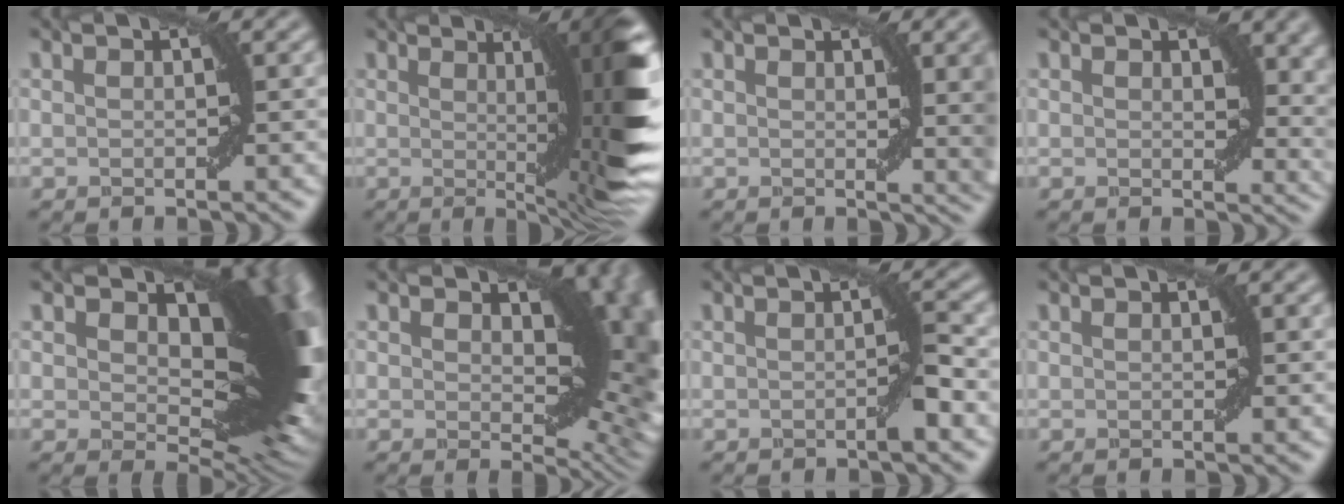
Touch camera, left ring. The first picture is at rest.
{"total": 11.1, "force": [1.2, 2.2, 10.8], "torque": [-0.110, -0.002, 0.020]}
{"total": 7.2, "force": [1.4, 2.5, 6.7], "torque": [-0.050, -0.001, 0.024]}
{"total": 4.3, "force": [1.7, 2.4, 3.0], "torque": [-0.033, -0.012, 0.026]}
{"total": 17.6, "force": [4.1, 9.0, 14.5], "torque": [-0.183, -0.001, 0.074]}
{"total": 13.8, "force": [2.5, 7.7, 11.2], "torque": [-0.131, -0.007, 0.043]}
{"total": 1.6, "force": [-0.4, -0.1, 1.5], "torque": [-0.023, 0.002, -0.008]}
{"total": 0.0}